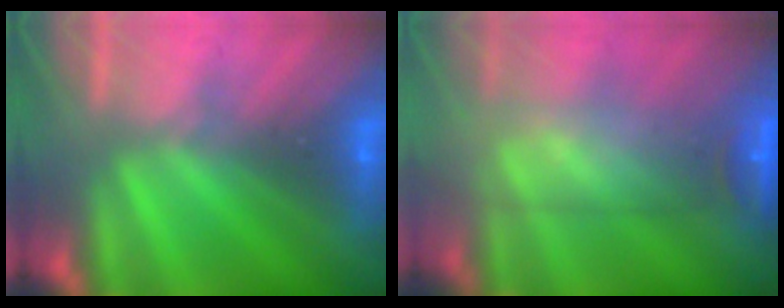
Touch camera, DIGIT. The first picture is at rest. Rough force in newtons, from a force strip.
{"total": 5.7}